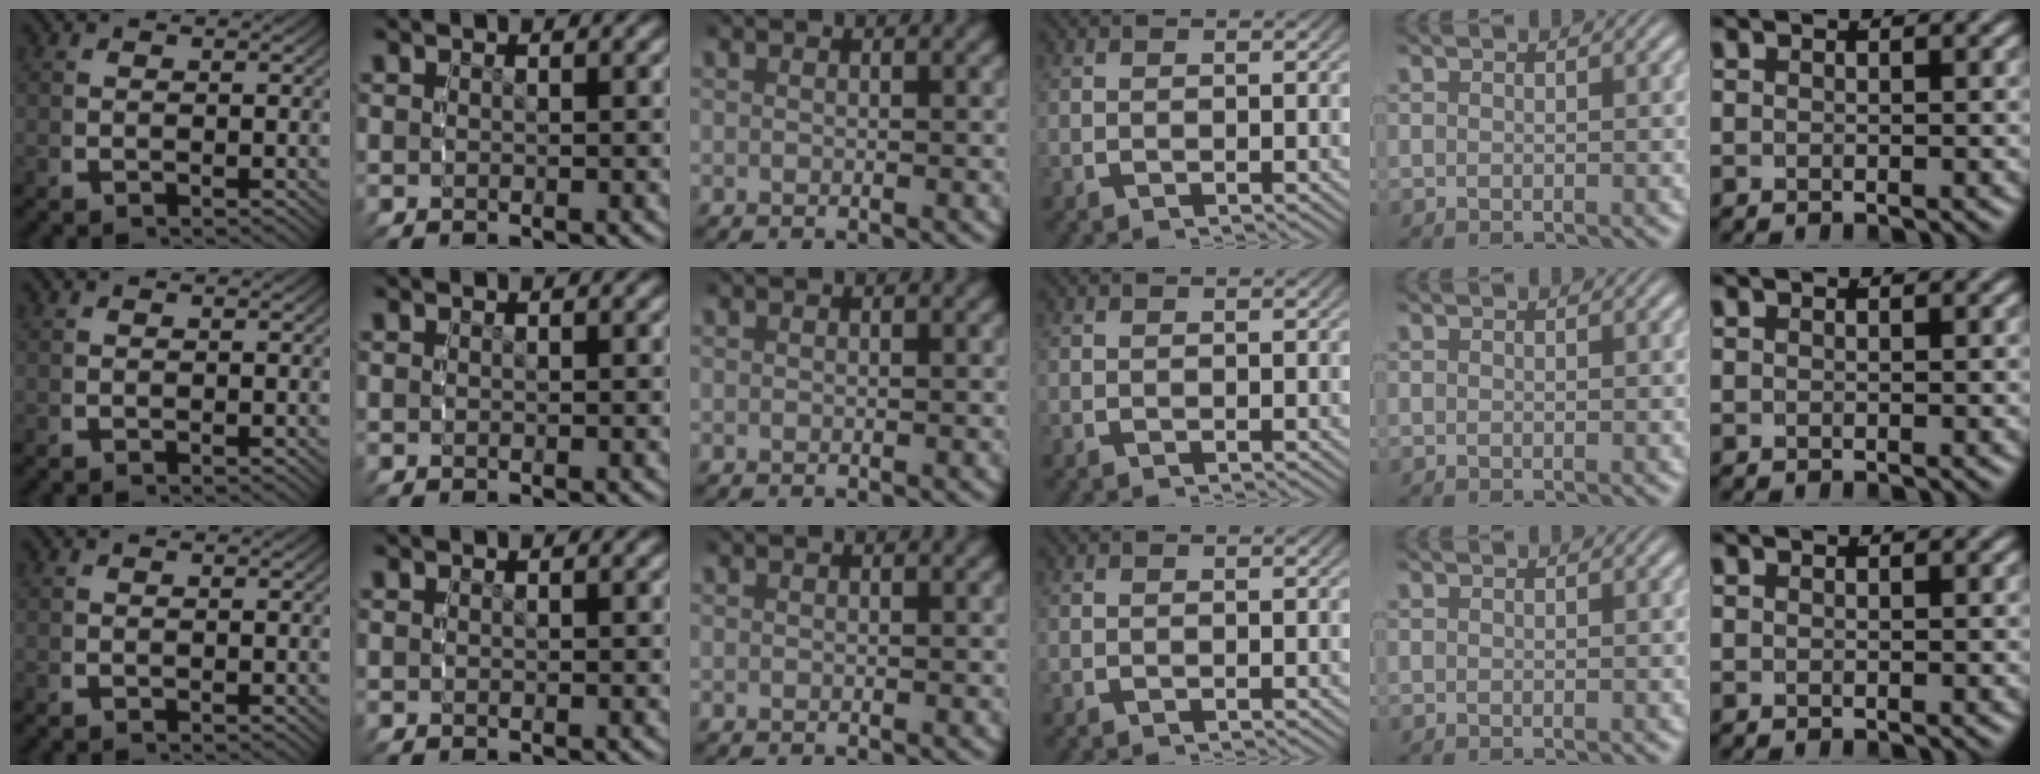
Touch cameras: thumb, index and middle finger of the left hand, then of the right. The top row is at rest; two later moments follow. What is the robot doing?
{"motion": "reach", "object": "toothpaste"}